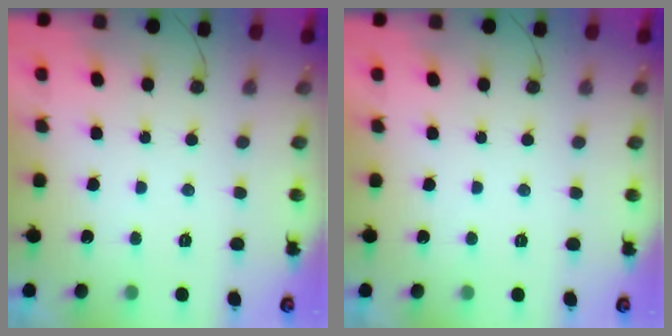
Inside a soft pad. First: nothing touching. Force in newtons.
{"total": 1.7, "press": 1.7, "slide": 0.1}